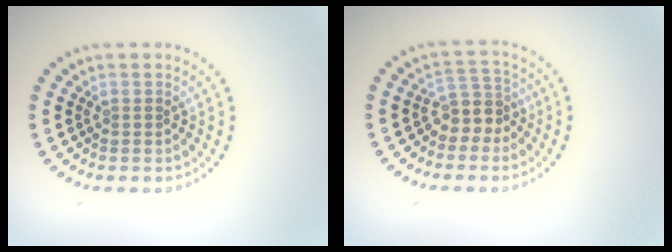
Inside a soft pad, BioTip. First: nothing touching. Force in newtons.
{"total": 2.8, "press": 2.2, "slide": 1.7}